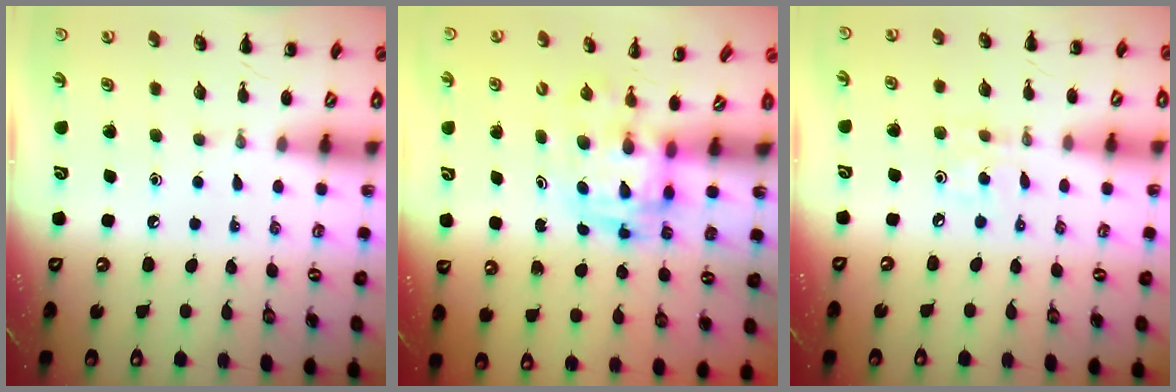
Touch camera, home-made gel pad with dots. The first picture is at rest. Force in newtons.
{"total": 2.8, "press": 2.7, "slide": 0.5}
{"total": 3.5, "press": 3.3, "slide": 1.2}